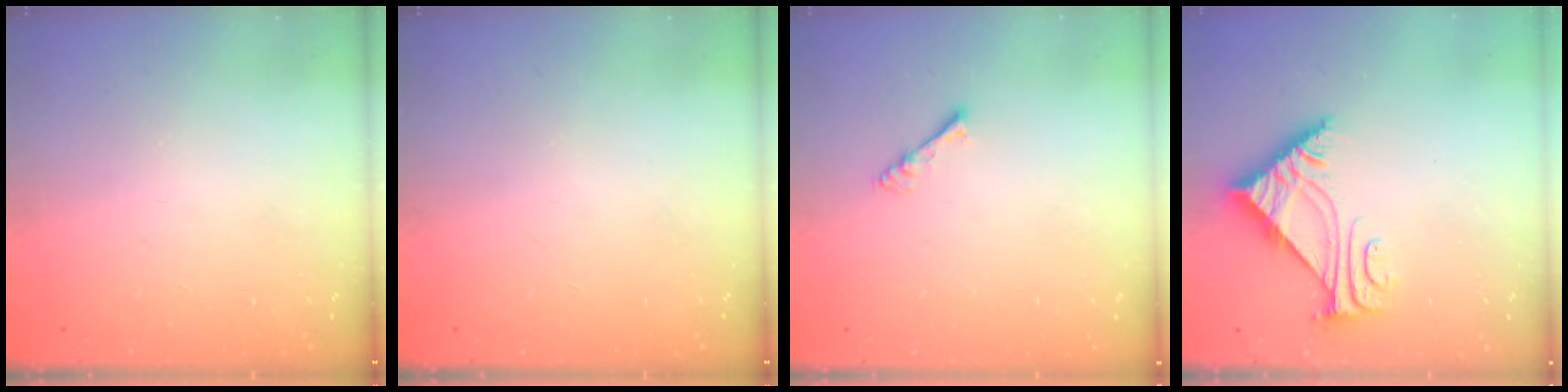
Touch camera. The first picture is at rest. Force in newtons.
{"total": 0.0}
{"total": 3.5, "press": 3.5, "slide": 0.6}
{"total": 7.0, "press": 7.0, "slide": 0.3}